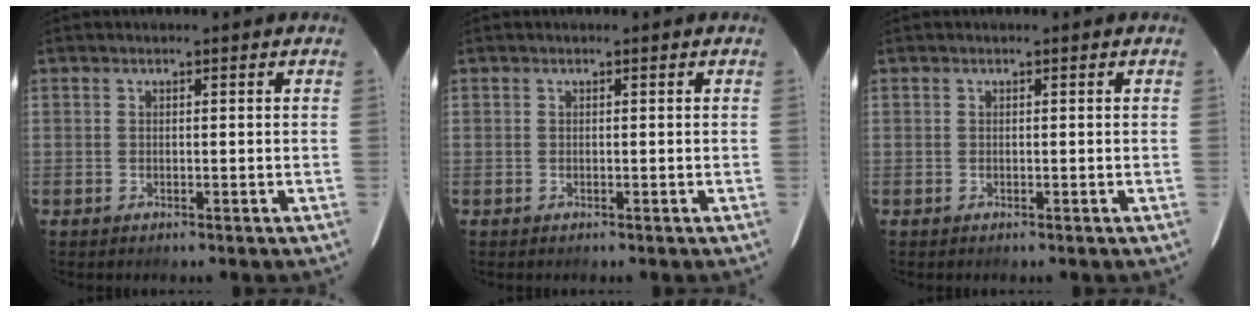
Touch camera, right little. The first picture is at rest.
{"total": 0.0}
{"total": 0.0}